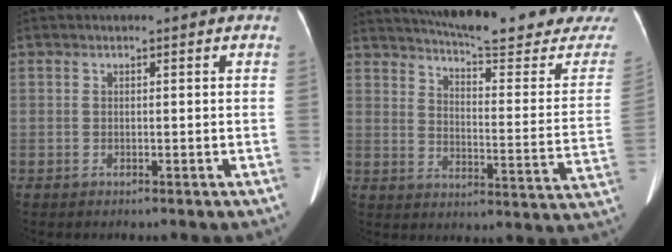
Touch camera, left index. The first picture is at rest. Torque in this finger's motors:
{"motor_torque": [0.80, -1.33, 0.21, 0.07]}